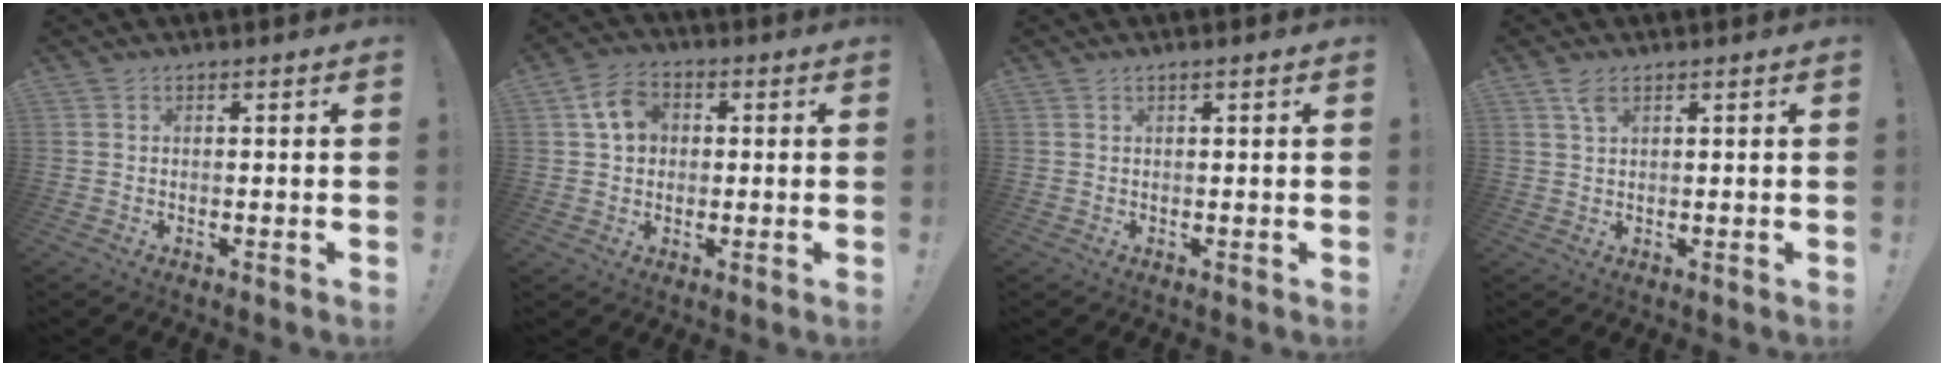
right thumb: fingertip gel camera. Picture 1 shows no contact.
{"total": 8.5, "force": [2.2, 6.6, 4.9], "torque": [-0.085, 0.013, 0.047]}
{"total": 0.8, "force": [0.5, -0.1, 0.7], "torque": [-0.013, 0.001, 0.007]}
{"total": 3.2, "force": [1.9, 1.3, 2.3], "torque": [-0.047, -0.005, 0.035]}